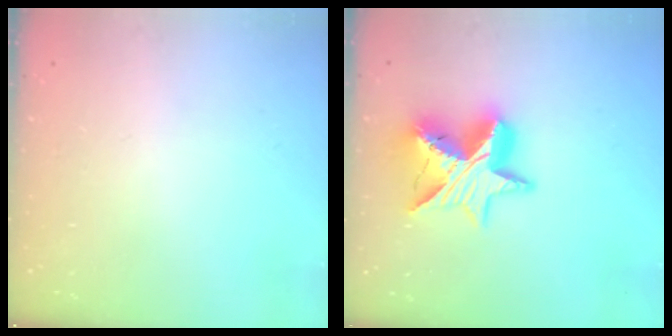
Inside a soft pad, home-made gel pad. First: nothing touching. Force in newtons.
{"total": 15.3, "press": 15.2, "slide": 1.2}